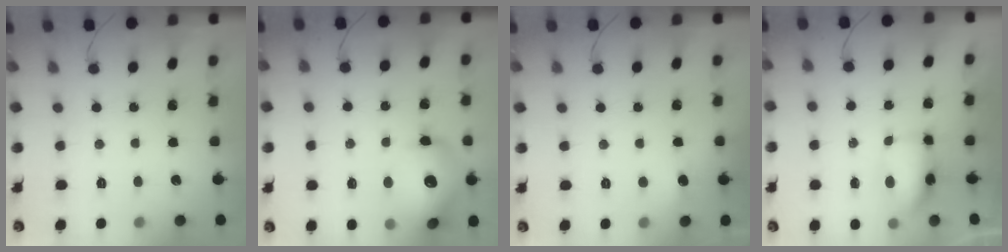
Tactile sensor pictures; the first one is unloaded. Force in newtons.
{"total": 17.1, "press": 16.9, "slide": 2.4}
{"total": 5.8, "press": 4.8, "slide": 3.1}
{"total": 7.9, "press": 7.4, "slide": 2.8}